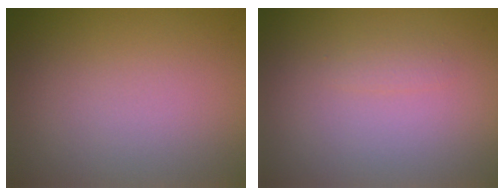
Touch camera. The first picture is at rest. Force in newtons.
{"total": 0.7, "press": 0.7, "slide": 0.0}